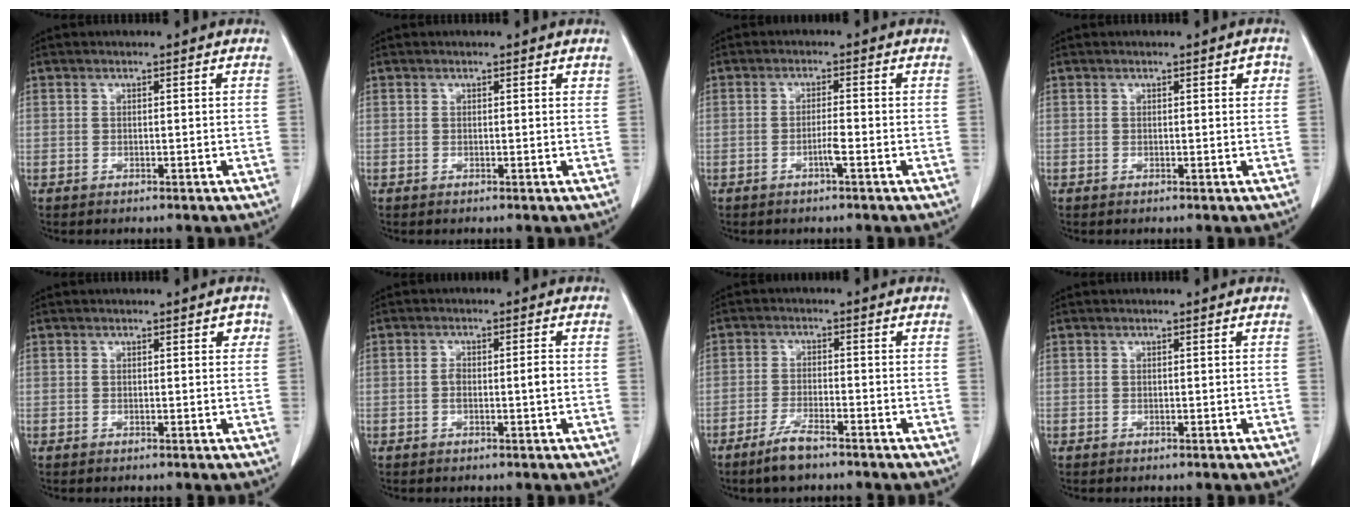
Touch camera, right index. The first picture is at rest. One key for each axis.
{"total": 0.6, "fx": 0.5, "fy": 0.2, "fz": 0.2, "tx": -0.004, "ty": 0.000, "tz": 0.002}
{"total": 2.2, "fx": -1.0, "fy": -0.2, "fz": 1.9, "tx": -0.036, "ty": -0.001, "tz": -0.020}
{"total": 1.2, "fx": 0.5, "fy": 0.5, "fz": 1.0, "tx": -0.010, "ty": 0.002, "tz": 0.004}
{"total": 1.3, "fx": 0.6, "fy": 0.7, "fz": 1.0, "tx": -0.008, "ty": 0.001, "tz": 0.004}
{"total": 2.9, "fx": -0.4, "fy": 0.6, "fz": 2.8, "tx": -0.051, "ty": 0.005, "tz": -0.007}
{"total": 4.6, "fx": -3.5, "fy": 0.8, "fz": 2.9, "tx": -0.061, "ty": -0.005, "tz": -0.065}
{"total": 0.0}